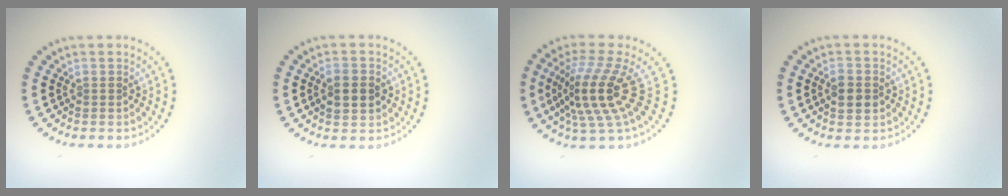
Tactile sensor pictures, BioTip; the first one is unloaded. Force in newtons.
{"total": 3.2, "press": 3.2, "slide": 0.1}
{"total": 5.1, "press": 3.6, "slide": 3.6}
{"total": 2.7, "press": 2.7, "slide": 0.1}